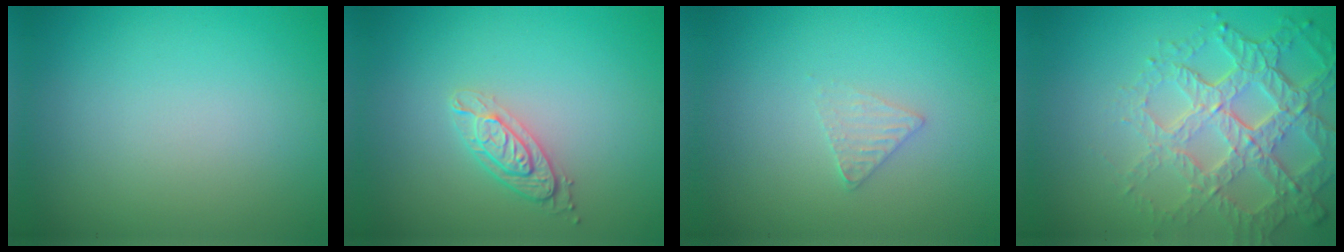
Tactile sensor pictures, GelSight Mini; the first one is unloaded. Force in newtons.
{"total": 2.8, "press": 2.2, "slide": 1.7}
{"total": 1.4, "press": 1.3, "slide": 0.2}
{"total": 7.4, "press": 5.2, "slide": 5.2}